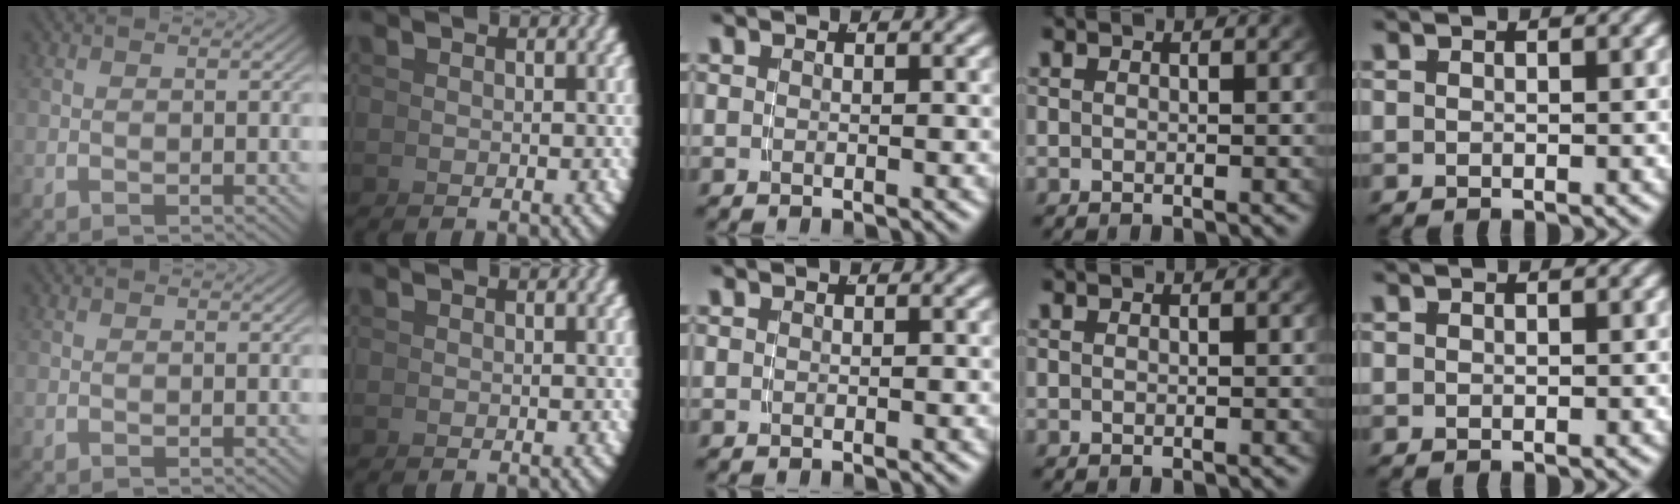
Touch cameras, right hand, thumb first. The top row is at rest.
{}